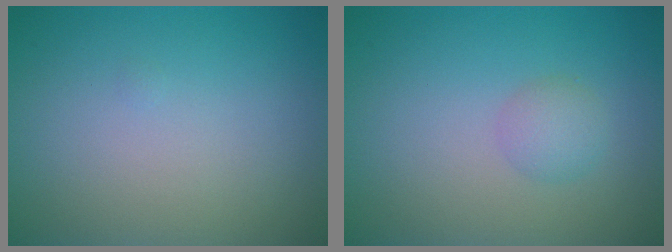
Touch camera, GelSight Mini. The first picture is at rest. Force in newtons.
{"total": 1.6, "press": 1.6, "slide": 0.0}